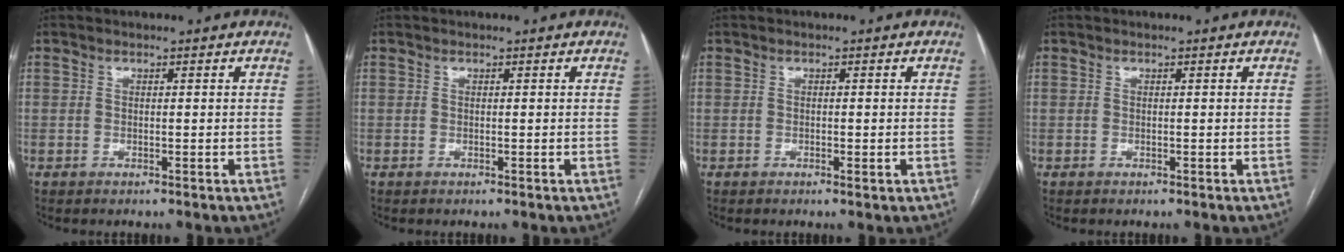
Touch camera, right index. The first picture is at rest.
{"total": 0.0}
{"total": 0.7, "force": [-0.3, 0.2, 0.6], "torque": [-0.012, -0.001, -0.002]}
{"total": 0.0}